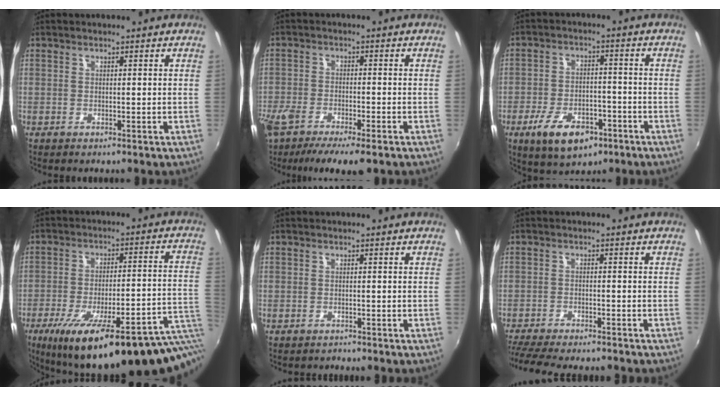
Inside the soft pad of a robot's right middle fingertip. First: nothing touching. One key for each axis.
{"total": 11.2, "fx": -8.4, "fy": 3.4, "fz": 6.6, "tx": -0.156, "ty": -0.046, "tz": -0.151}
{"total": 10.4, "fx": -5.8, "fy": 5.4, "fz": 6.6, "tx": -0.147, "ty": -0.006, "tz": -0.091}
{"total": 27.3, "fx": -15.6, "fy": 5.3, "fz": 21.8, "tx": -0.315, "ty": -0.044, "tz": -0.210}
{"total": 0.9, "fx": -0.8, "fy": 0.3, "fz": -0.2, "tx": 0.001, "ty": 0.003, "tz": -0.013}
{"total": 11.8, "fx": -10.4, "fy": 1.9, "fz": 5.2, "tx": -0.124, "ty": -0.027, "tz": -0.169}